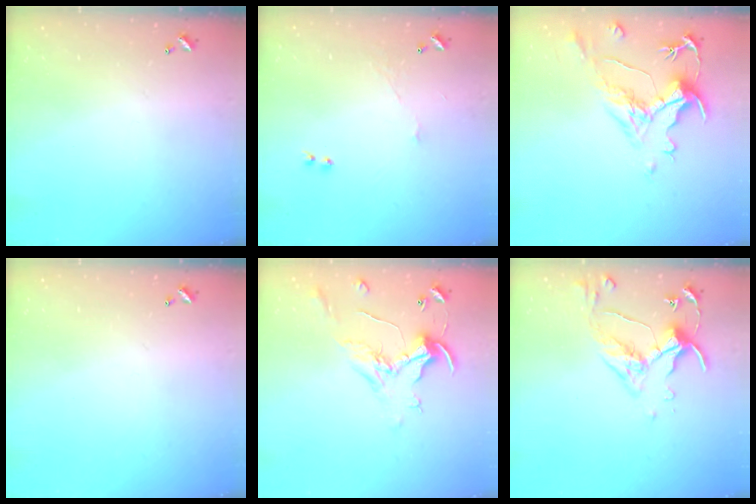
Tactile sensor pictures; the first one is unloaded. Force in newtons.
{"total": 2.4, "press": 2.3, "slide": 0.6}
{"total": 1.4, "press": 0.2, "slide": 1.4}
{"total": 0.0}
{"total": 0.8, "press": 0.5, "slide": 0.6}
{"total": 4.8, "press": 4.7, "slide": 1.0}